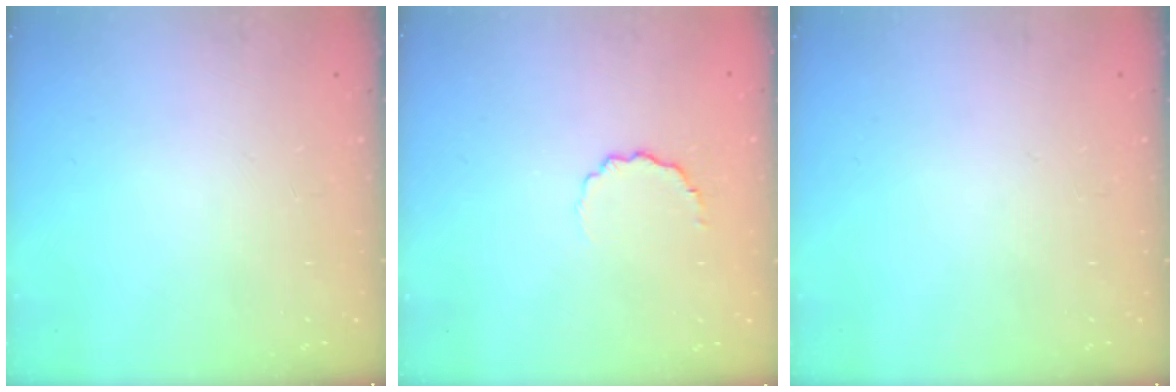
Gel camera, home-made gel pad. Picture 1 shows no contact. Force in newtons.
{"total": 4.2, "press": 4.0, "slide": 1.3}
{"total": 0.0}